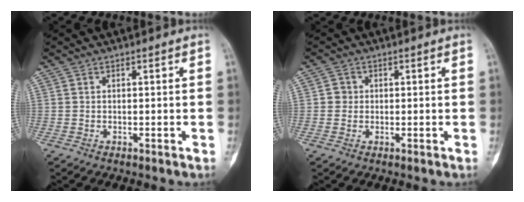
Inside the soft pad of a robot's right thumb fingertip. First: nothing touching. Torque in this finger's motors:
{"motor_torque": [0.23, 0.34, 0.10, -0.20, -0.02]}